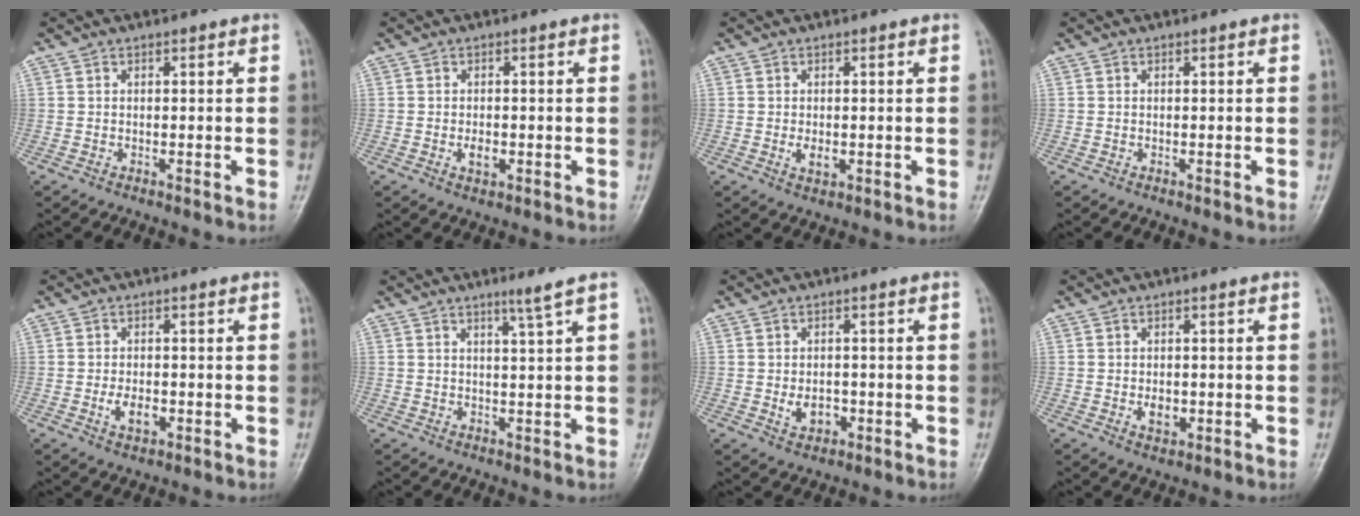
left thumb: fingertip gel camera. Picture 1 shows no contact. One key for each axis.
{"total": 2.3, "fx": -0.6, "fy": 1.4, "fz": 1.7, "tx": -0.024, "ty": 0.002, "tz": -0.008}
{"total": 2.2, "fx": -0.3, "fy": 1.4, "fz": 1.7, "tx": -0.025, "ty": -0.003, "tz": -0.001}
{"total": 0.0}
{"total": 3.6, "fx": -1.1, "fy": 2.2, "fz": 2.7, "tx": -0.042, "ty": 0.002, "tz": -0.015}
{"total": 2.8, "fx": 1.8, "fy": -0.9, "fz": 1.9, "tx": -0.037, "ty": -0.016, "tz": 0.037}
{"total": 3.8, "fx": -0.9, "fy": 2.8, "fz": 2.4, "tx": -0.027, "ty": 0.004, "tz": -0.008}
{"total": 2.9, "fx": -0.5, "fy": 2.0, "fz": 2.1, "tx": -0.023, "ty": 0.000, "tz": -0.003}